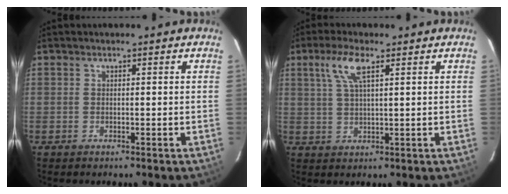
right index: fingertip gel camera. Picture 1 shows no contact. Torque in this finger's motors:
{"motor_torque": [0.08, 0.04, 0.13, 0.07]}